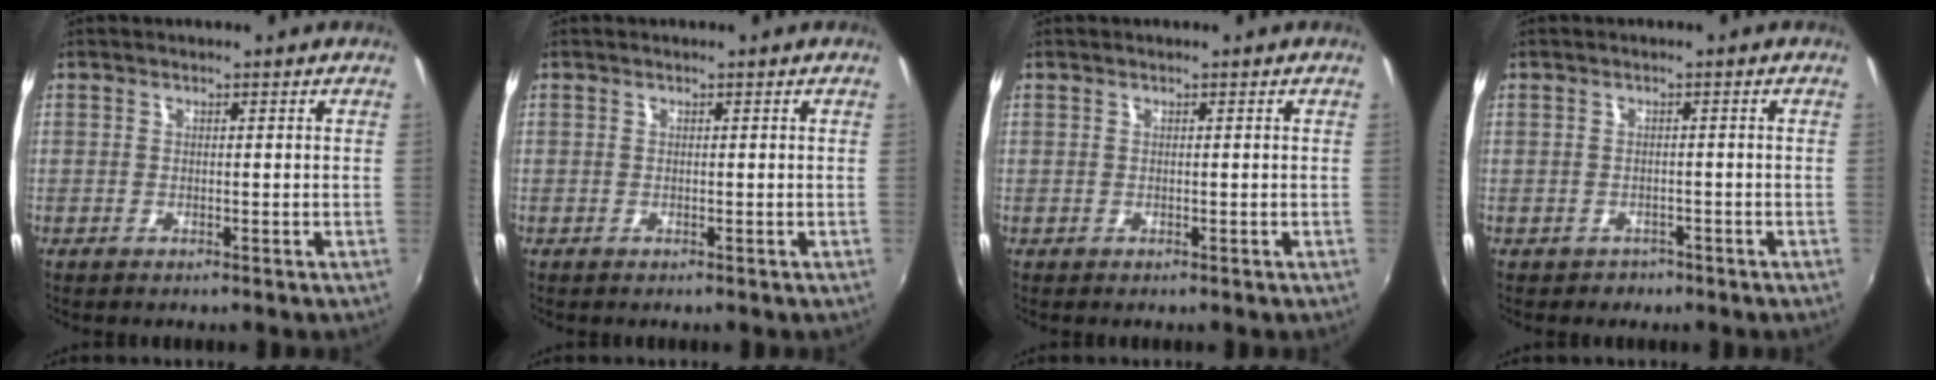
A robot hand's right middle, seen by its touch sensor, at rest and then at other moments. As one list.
[{"total": 0.0}, {"total": 0.0}, {"total": 2.2, "force": [-1.4, 1.7, 0.2], "torque": [-0.010, -0.001, -0.016]}]